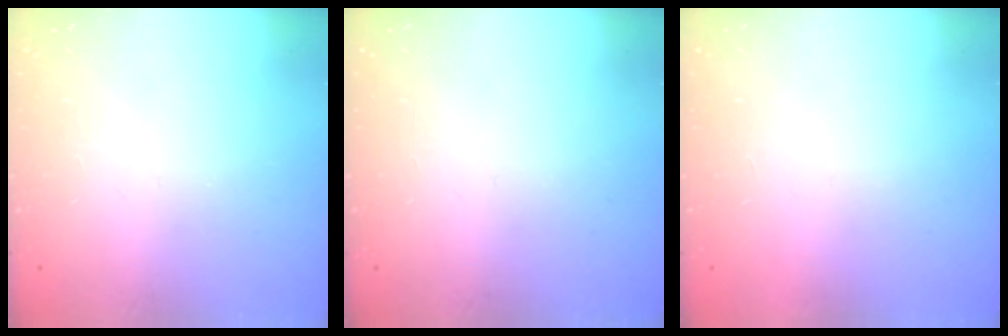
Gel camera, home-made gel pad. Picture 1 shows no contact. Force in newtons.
{"total": 0.0}
{"total": 1.5, "press": 1.5, "slide": 0.1}